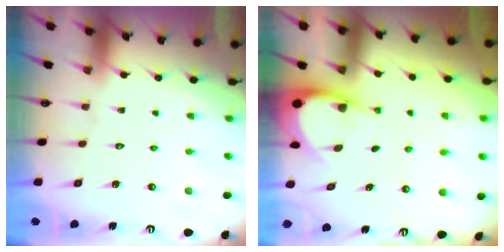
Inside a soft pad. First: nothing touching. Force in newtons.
{"total": 4.0, "press": 4.0, "slide": 0.2}